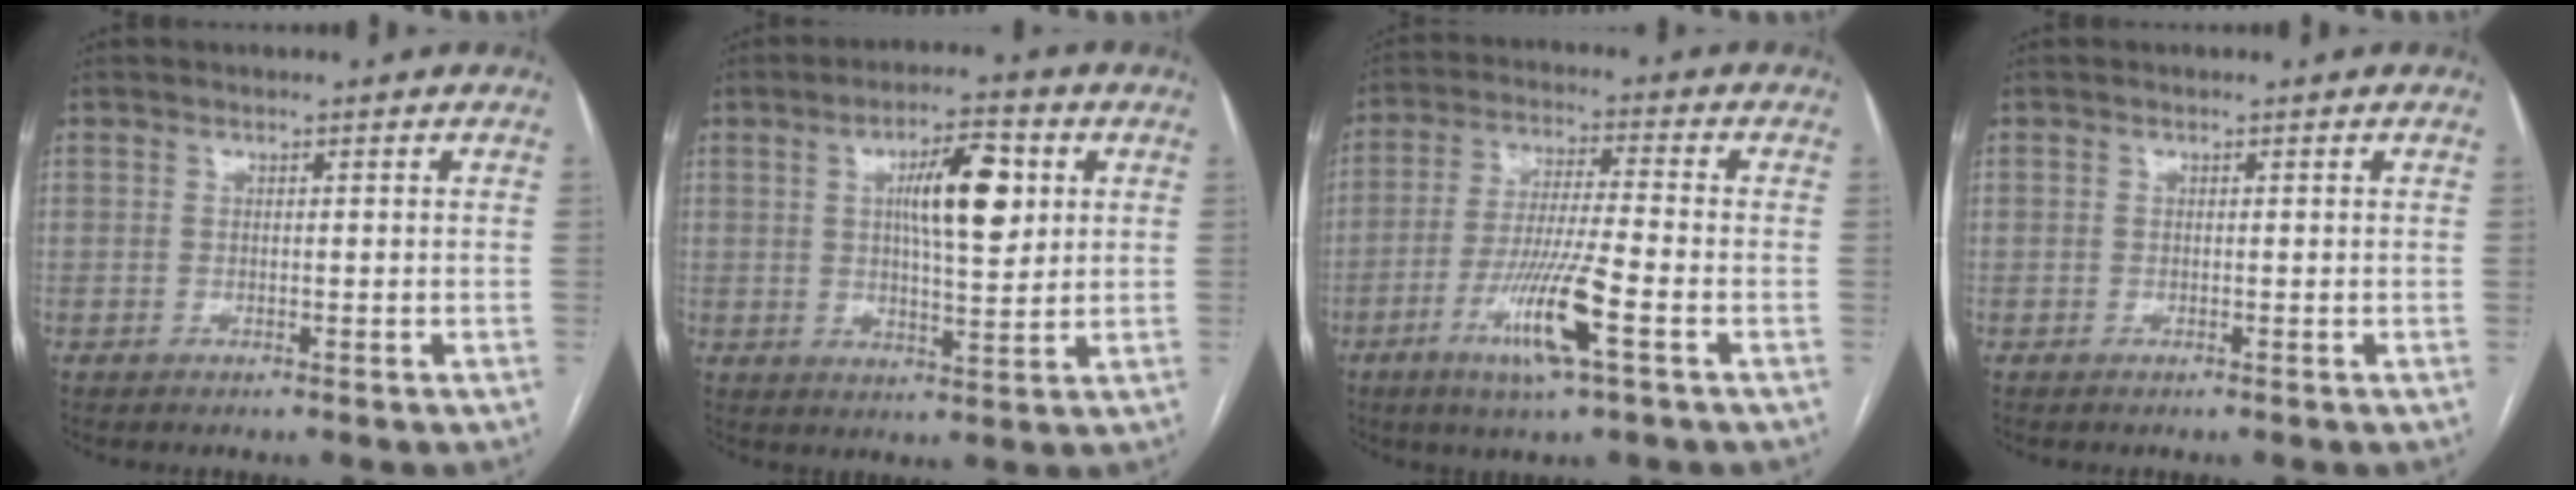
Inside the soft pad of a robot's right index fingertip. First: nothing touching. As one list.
[{"total": 9.8, "force": [2.6, 2.5, 9.1], "torque": [-0.151, 0.011, 0.044]}, {"total": 10.9, "force": [-4.5, 0.1, 9.9], "torque": [-0.194, -0.016, -0.086]}, {"total": 0.0}]